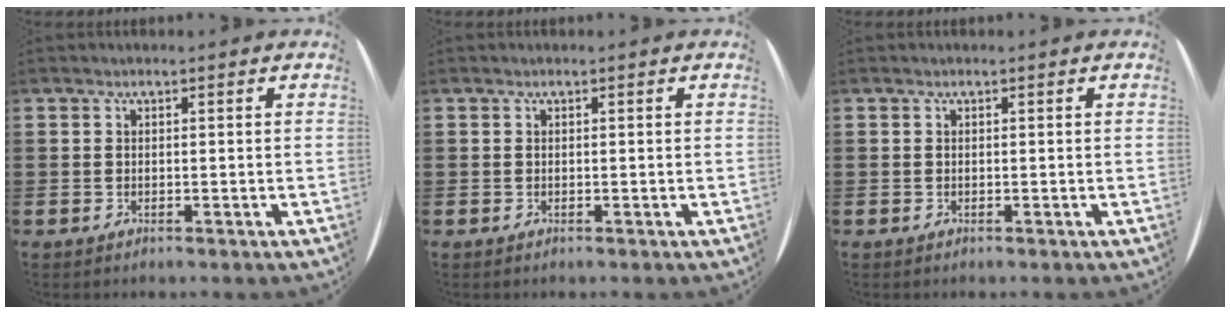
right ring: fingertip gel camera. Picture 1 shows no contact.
{"total": 0.0}
{"total": 0.0}